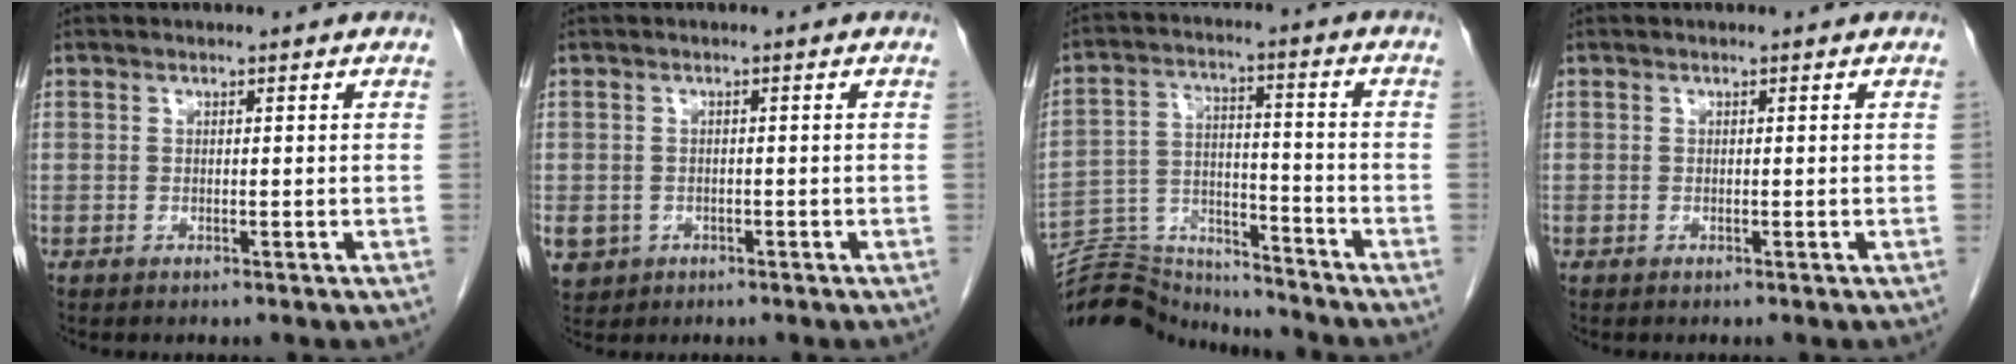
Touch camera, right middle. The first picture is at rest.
{"total": 6.4, "force": [-2.6, 5.5, 1.8], "torque": [-0.052, -0.002, -0.033]}
{"total": 16.2, "force": [-15.9, 1.9, 2.3], "torque": [-0.048, 0.021, -0.258]}
{"total": 0.0}